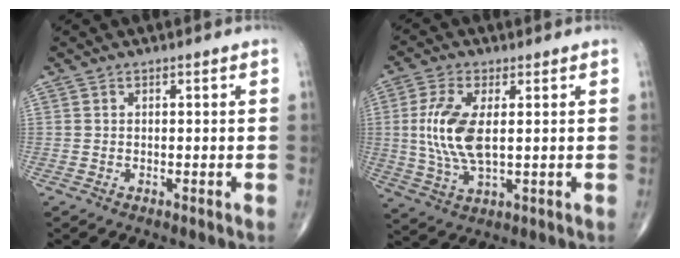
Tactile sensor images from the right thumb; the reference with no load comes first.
{"total": 10.7, "force": [1.1, 4.6, 9.5], "torque": [-0.215, -0.009, 0.027]}